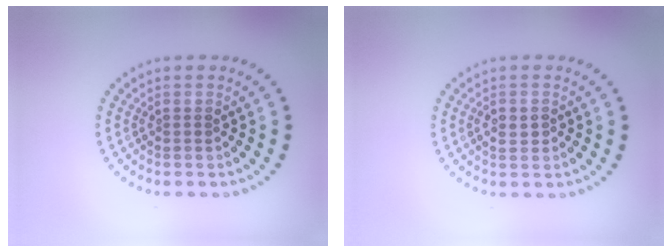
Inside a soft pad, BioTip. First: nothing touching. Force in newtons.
{"total": 1.6, "press": 1.5, "slide": 0.3}